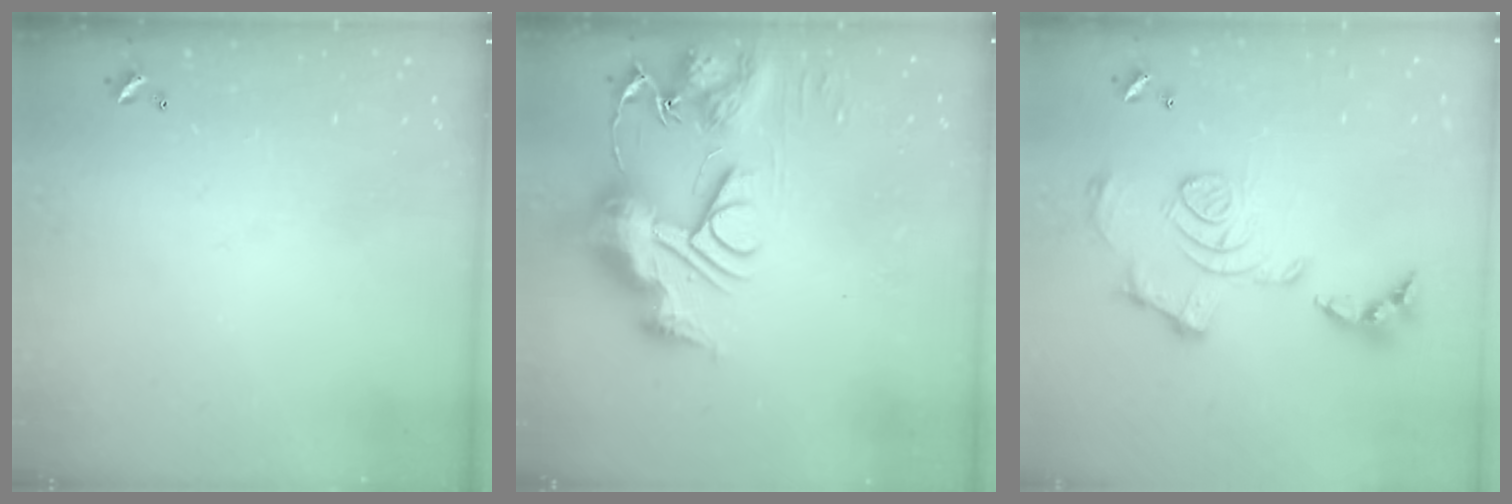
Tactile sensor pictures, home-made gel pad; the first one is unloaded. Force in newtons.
{"total": 14.3, "press": 14.2, "slide": 1.6}
{"total": 1.7, "press": 1.1, "slide": 1.3}